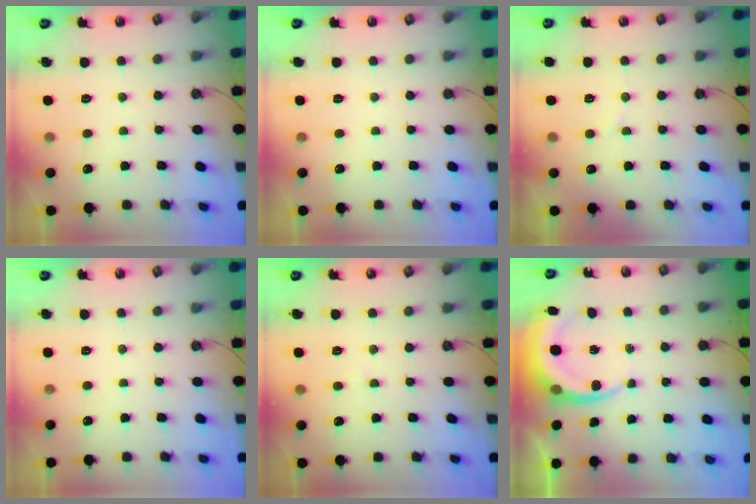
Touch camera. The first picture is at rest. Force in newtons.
{"total": 0.0}
{"total": 2.9, "press": 2.6, "slide": 1.2}
{"total": 0.0}
{"total": 4.1, "press": 4.0, "slide": 0.4}
{"total": 5.9, "press": 5.9, "slide": 0.5}